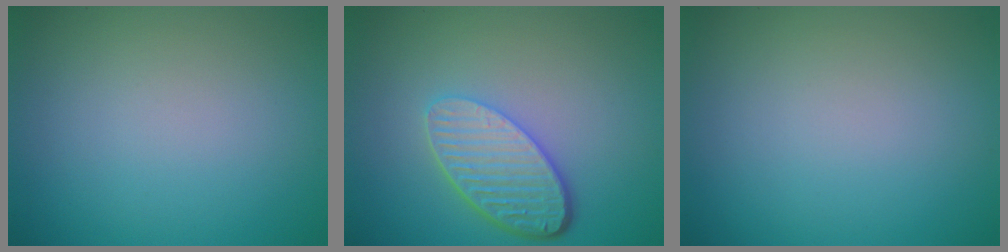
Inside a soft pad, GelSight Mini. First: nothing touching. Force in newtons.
{"total": 5.3, "press": 3.9, "slide": 3.7}
{"total": 0.0}